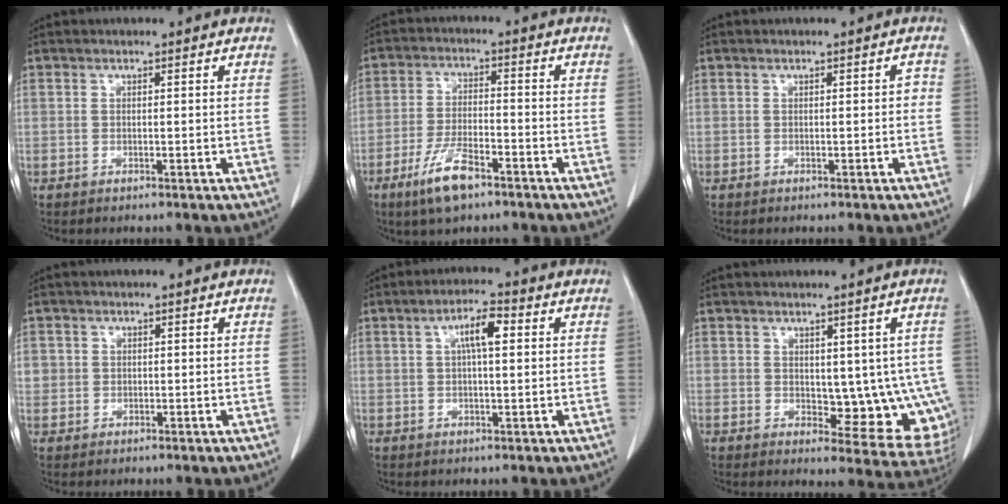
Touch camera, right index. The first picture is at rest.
{"total": 8.0, "force": [-5.1, 2.2, 5.8], "torque": [-0.116, -0.010, -0.090]}
{"total": 0.9, "force": [-0.2, 0.5, 0.7], "torque": [-0.002, 0.004, -0.004]}
{"total": 2.0, "force": [0.3, 2.0, 0.2], "torque": [0.008, 0.006, 0.007]}
{"total": 5.1, "force": [1.4, 1.1, 4.8], "torque": [-0.086, 0.013, 0.023]}
{"total": 10.1, "force": [0.0, 5.2, 8.7], "torque": [-0.079, -0.004, 0.013]}